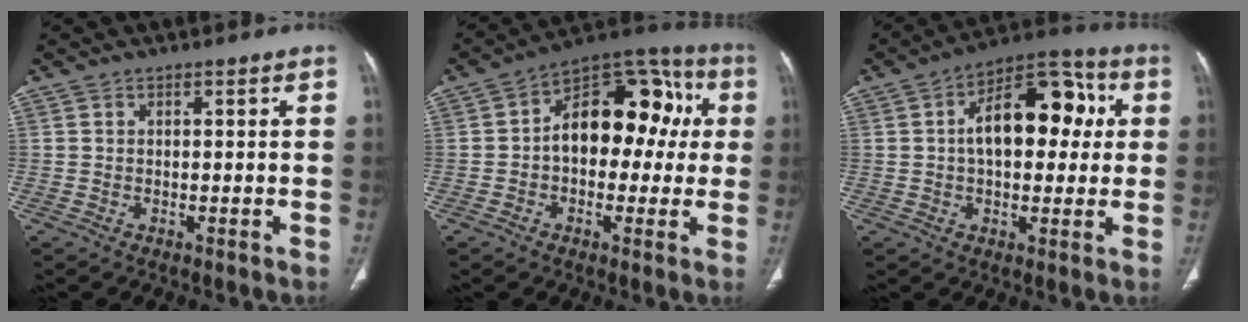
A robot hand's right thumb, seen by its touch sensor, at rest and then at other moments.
{"total": 17.4, "force": [1.5, 11.1, 13.2], "torque": [-0.133, 0.053, 0.012]}
{"total": 16.0, "force": [2.5, 9.1, 12.9], "torque": [-0.159, 0.033, 0.030]}